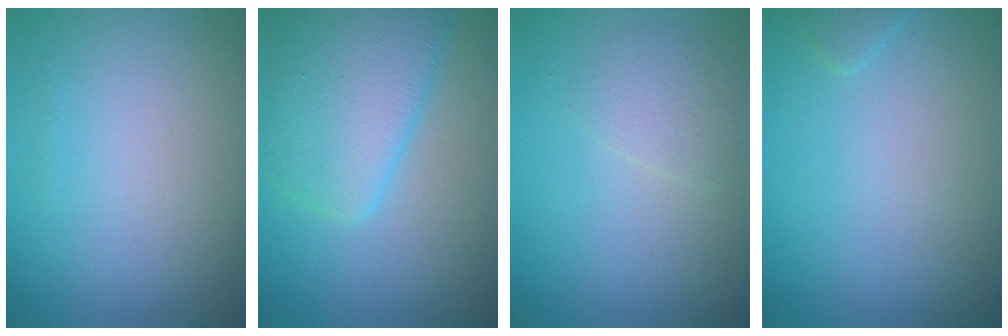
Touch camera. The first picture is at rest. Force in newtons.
{"total": 5.8, "press": 5.8, "slide": 0.2}
{"total": 1.6, "press": 1.6, "slide": 0.1}
{"total": 0.8, "press": 0.8, "slide": 0.1}